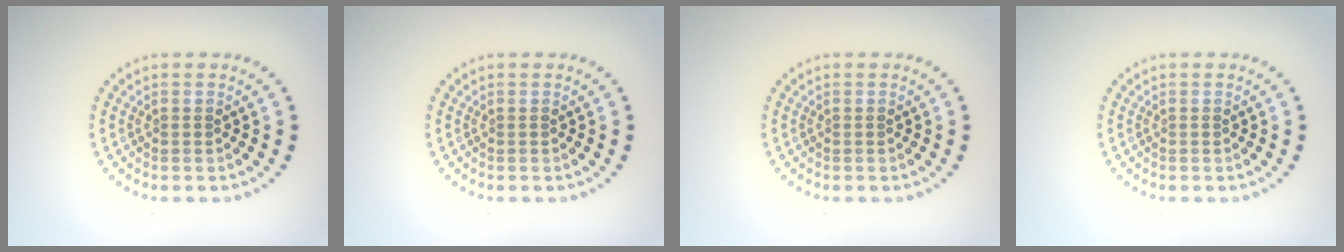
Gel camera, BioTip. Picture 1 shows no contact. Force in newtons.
{"total": 0.0}
{"total": 0.0}
{"total": 0.0}